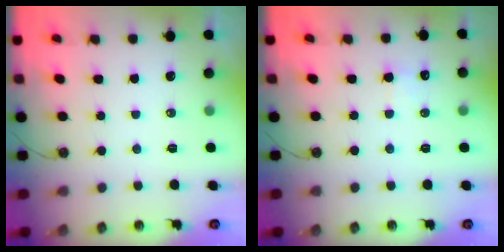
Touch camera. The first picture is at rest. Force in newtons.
{"total": 6.2, "press": 6.1, "slide": 0.9}